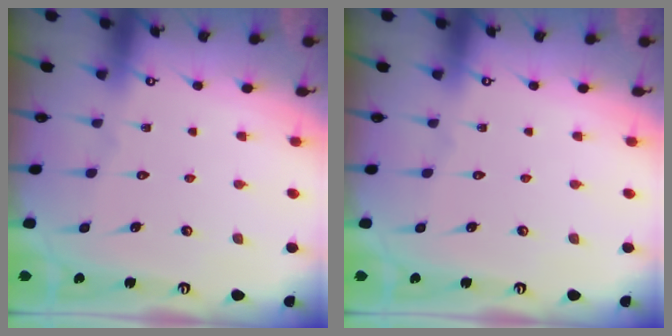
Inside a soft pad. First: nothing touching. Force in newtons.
{"total": 0.0}